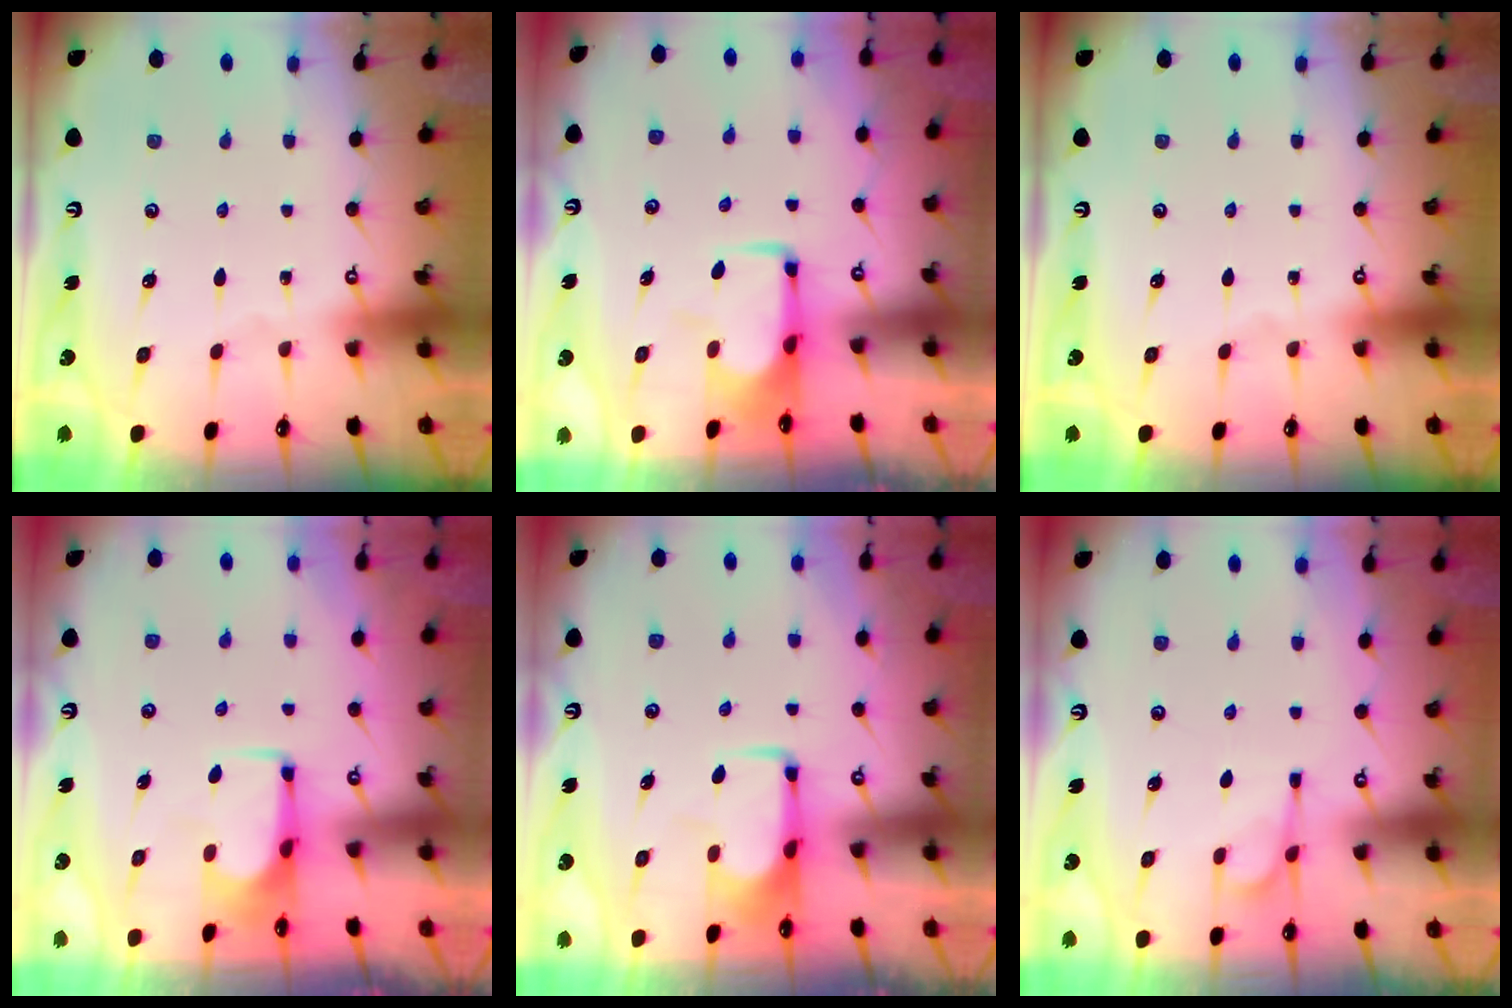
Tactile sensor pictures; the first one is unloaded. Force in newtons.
{"total": 1.6, "press": 1.5, "slide": 0.5}
{"total": 0.0}
{"total": 0.0}
{"total": 2.1, "press": 2.1, "slide": 0.4}
{"total": 1.1, "press": 0.0, "slide": 1.1}